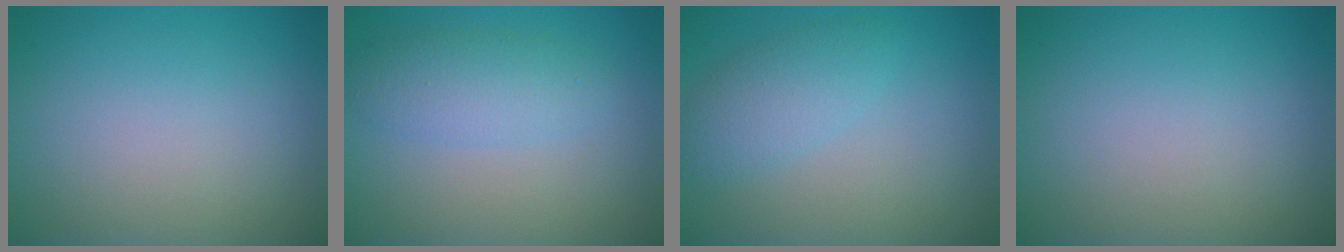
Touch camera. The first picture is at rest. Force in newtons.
{"total": 3.3, "press": 3.2, "slide": 0.1}
{"total": 3.0, "press": 3.0, "slide": 0.2}
{"total": 0.0}